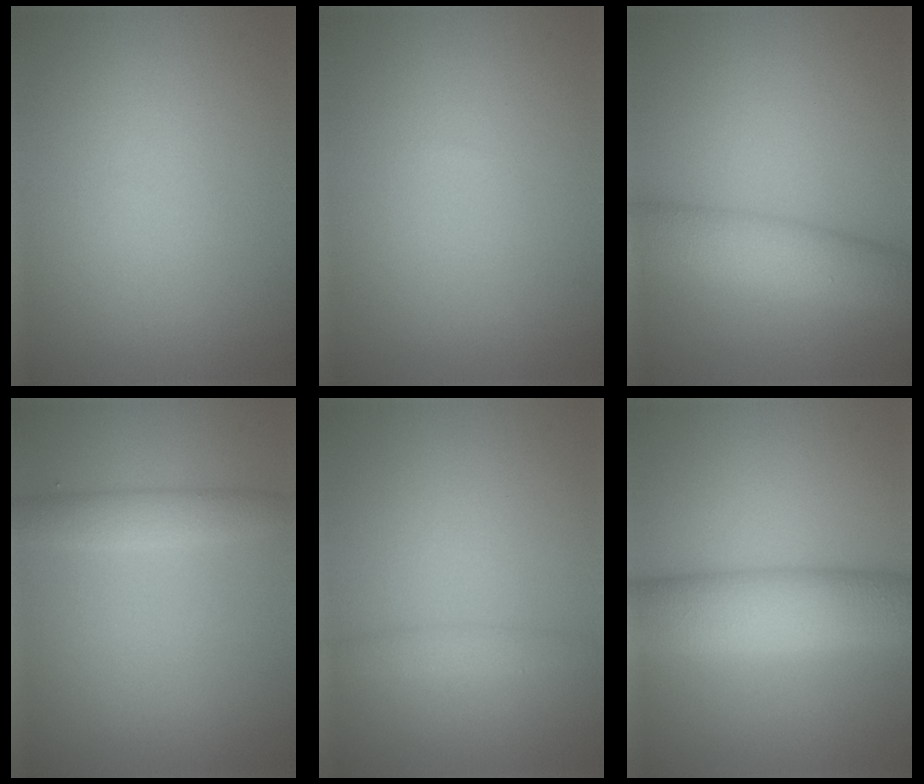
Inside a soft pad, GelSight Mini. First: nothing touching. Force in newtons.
{"total": 0.0}
{"total": 5.5, "press": 5.5, "slide": 0.1}
{"total": 2.4, "press": 2.4, "slide": 0.1}
{"total": 1.5, "press": 1.5, "slide": 0.1}
{"total": 7.6, "press": 7.6, "slide": 0.5}